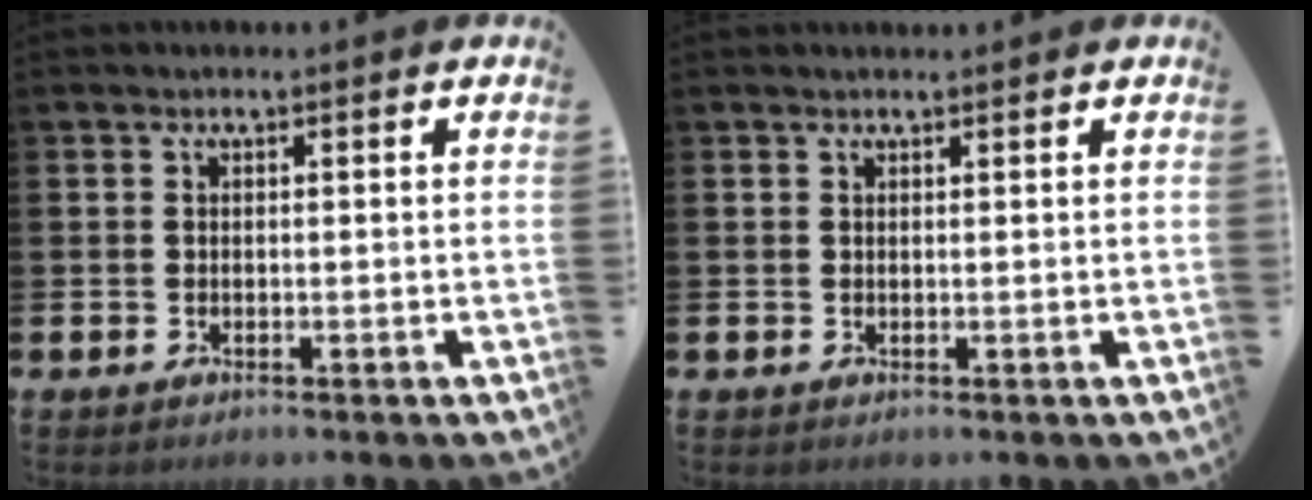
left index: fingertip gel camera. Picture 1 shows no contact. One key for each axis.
{"total": 0.6, "fx": 0.6, "fy": 0.0, "fz": 0.1, "tx": 0.010, "ty": -0.005, "tz": 0.009}